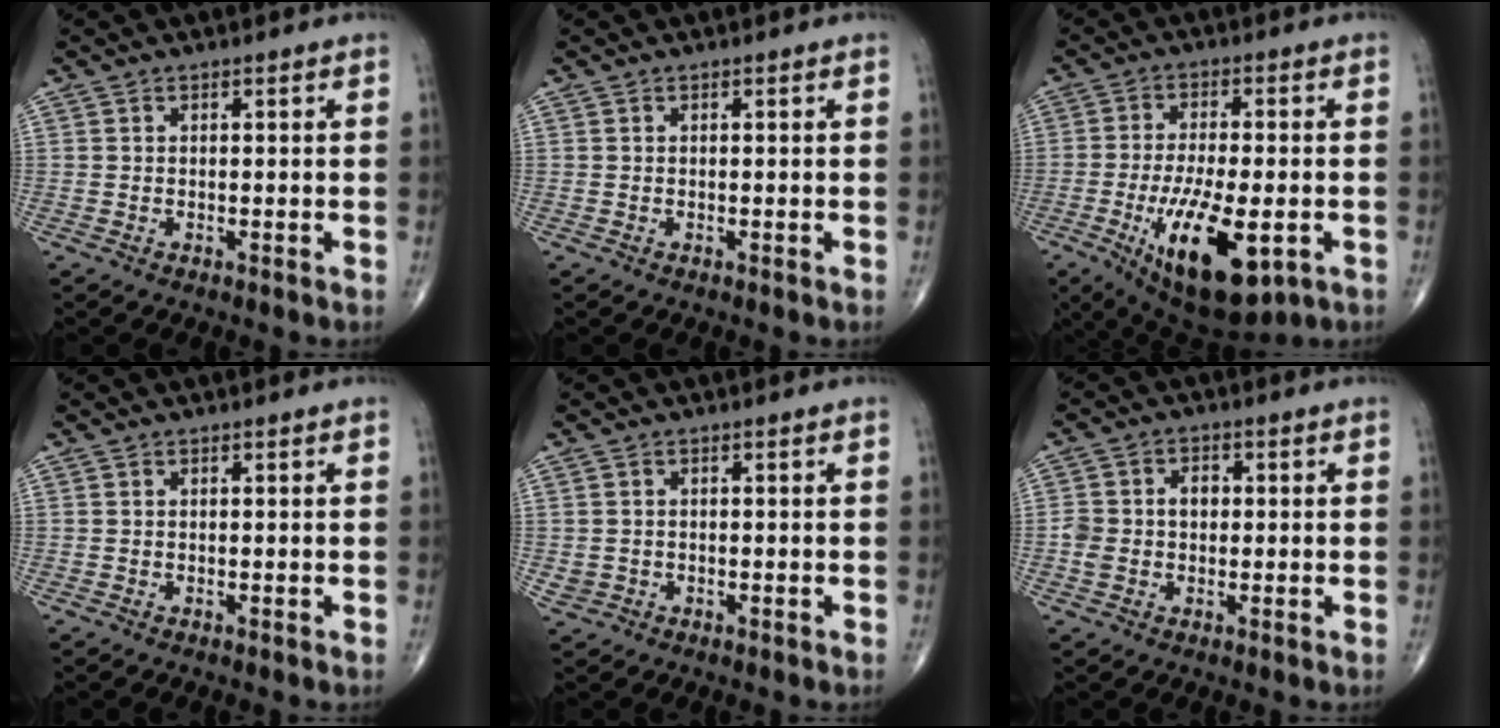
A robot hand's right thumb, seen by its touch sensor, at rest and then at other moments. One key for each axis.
{"total": 0.0}
{"total": 18.0, "fx": -5.9, "fy": 7.1, "fz": 15.4, "tx": -0.260, "ty": -0.007, "tz": -0.077}
{"total": 0.0}
{"total": 1.9, "fx": -0.4, "fy": 1.7, "fz": 0.6, "tx": -0.009, "ty": 0.006, "tz": -0.002}
{"total": 5.6, "fx": 0.0, "fy": 4.3, "fz": 3.6, "tx": -0.062, "ty": 0.020, "tz": -0.001}